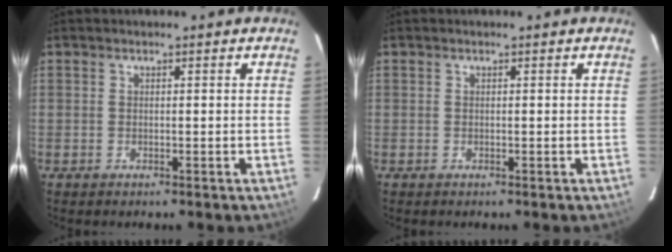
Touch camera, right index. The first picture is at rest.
{"total": 0.0}